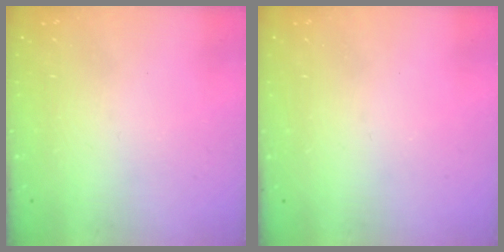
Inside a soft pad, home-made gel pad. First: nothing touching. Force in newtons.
{"total": 0.0}